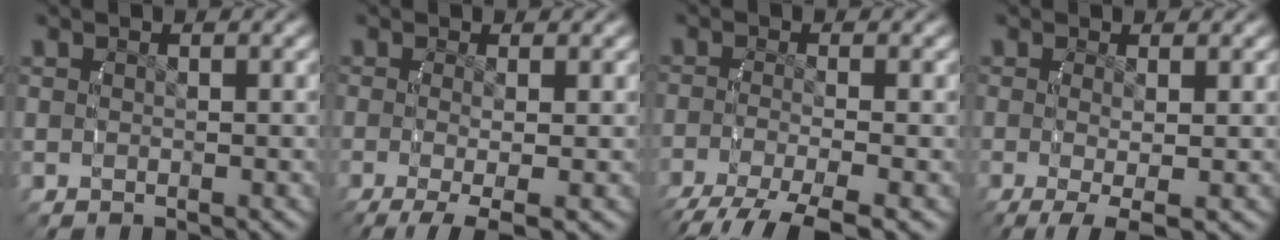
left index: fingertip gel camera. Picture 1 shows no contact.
{"total": 5.6, "force": [-3.4, 1.8, 4.1], "torque": [-0.076, -0.028, -0.034]}
{"total": 5.8, "force": [-3.7, 2.2, 4.0], "torque": [-0.080, -0.028, -0.038]}
{"total": 5.2, "force": [-2.8, 1.7, 4.0], "torque": [-0.077, -0.028, -0.025]}